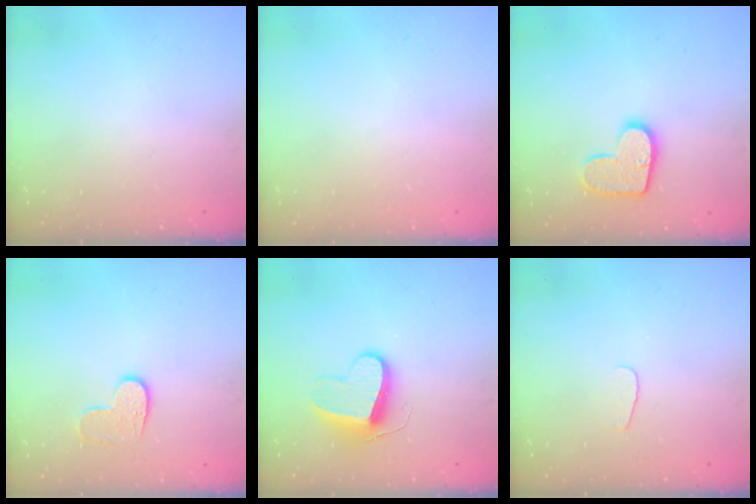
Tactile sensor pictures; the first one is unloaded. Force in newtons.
{"total": 0.6, "press": 0.5, "slide": 0.2}
{"total": 12.5, "press": 12.5, "slide": 0.7}
{"total": 7.0, "press": 7.0, "slide": 0.2}
{"total": 10.0, "press": 10.0, "slide": 0.6}
{"total": 3.5, "press": 3.5, "slide": 0.4}